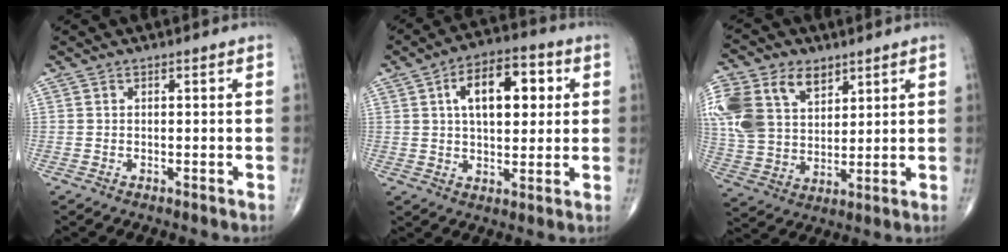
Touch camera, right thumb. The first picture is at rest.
{"total": 13.4, "force": [3.5, 7.1, 10.8], "torque": [-0.142, 0.011, 0.051]}
{"total": 19.9, "force": [8.5, 13.6, 11.8], "torque": [-0.274, 0.007, 0.166]}